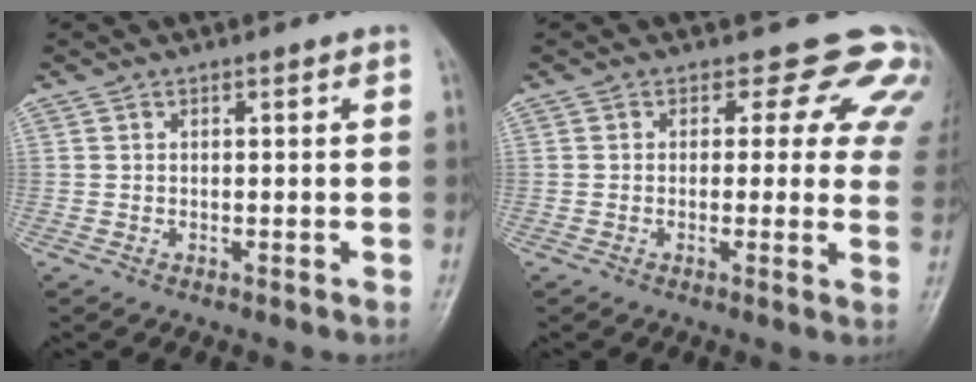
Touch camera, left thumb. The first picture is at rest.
{"total": 9.8, "force": [6.4, 6.2, 4.0], "torque": [0.013, -0.017, 0.046]}